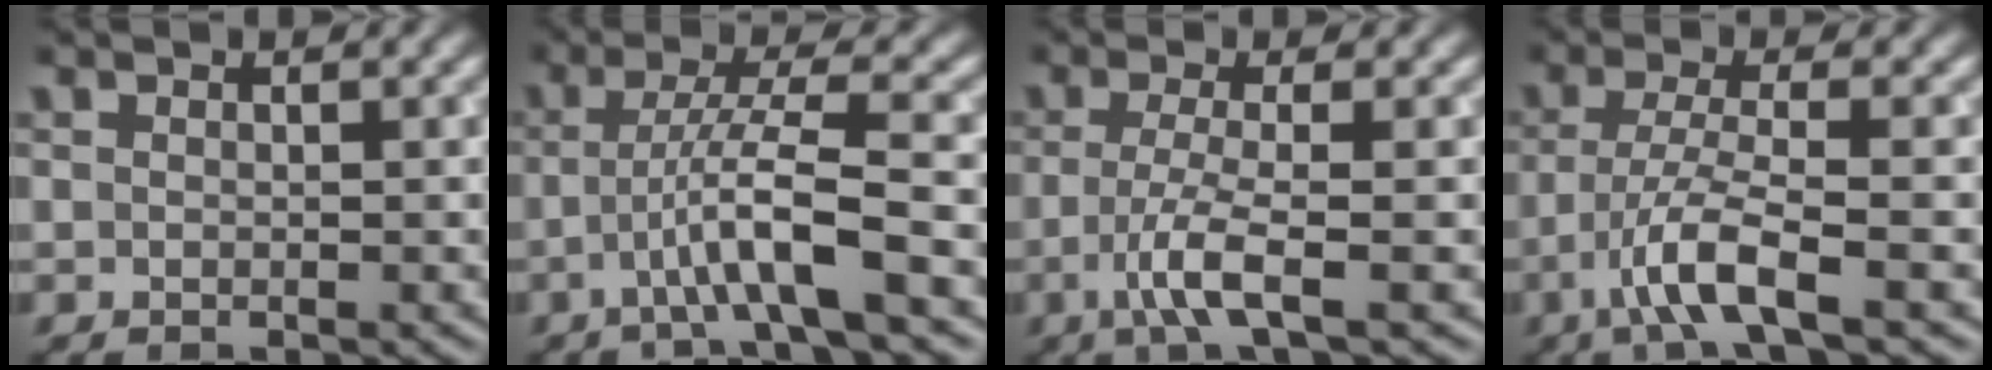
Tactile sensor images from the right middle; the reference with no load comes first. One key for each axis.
{"total": 5.4, "fx": -1.9, "fy": 0.5, "fz": 5.0, "tx": -0.086, "ty": 0.012, "tz": -0.042}
{"total": 3.9, "fx": -1.3, "fy": 0.7, "fz": 3.6, "tx": -0.070, "ty": -0.005, "tz": -0.032}
{"total": 4.7, "fx": -2.3, "fy": 0.8, "fz": 4.0, "tx": -0.077, "ty": -0.001, "tz": -0.053}